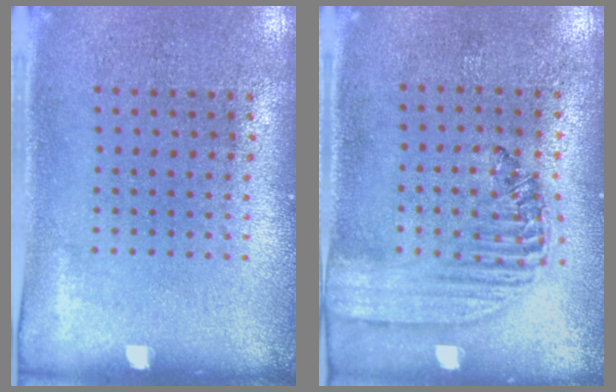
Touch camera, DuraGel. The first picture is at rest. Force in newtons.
{"total": 1.5, "press": 1.3, "slide": 0.7}